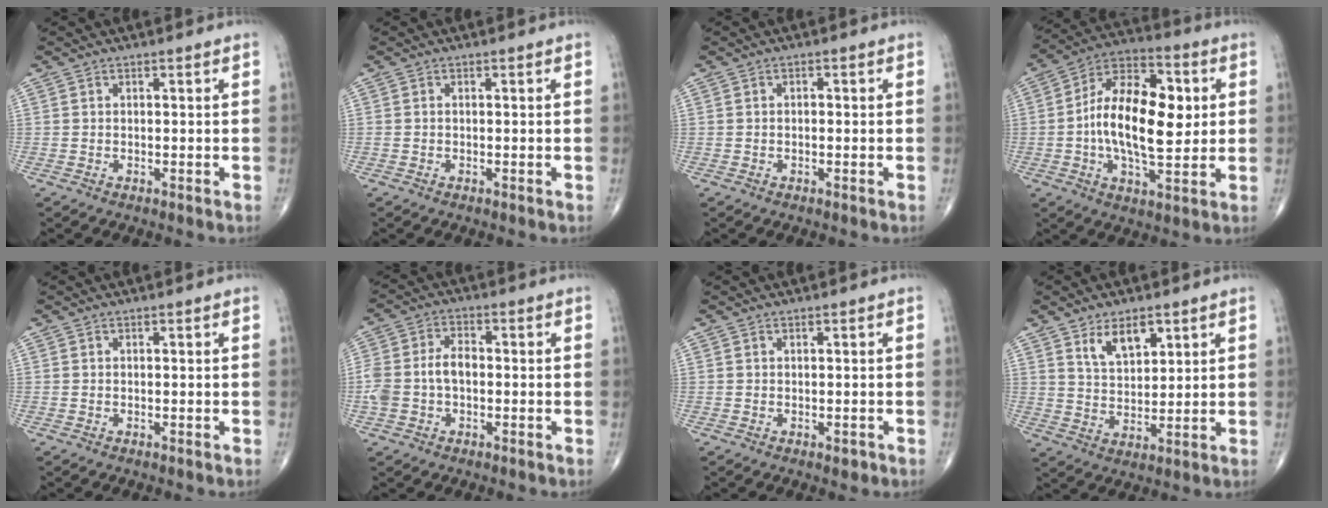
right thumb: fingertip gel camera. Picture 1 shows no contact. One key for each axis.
{"total": 0.0}
{"total": 0.8, "fx": 0.0, "fy": 0.4, "fz": 0.6, "tx": -0.011, "ty": 0.002, "tz": -0.002}
{"total": 18.7, "fx": 1.1, "fy": 9.3, "fz": 16.2, "tx": -0.257, "ty": 0.016, "tz": 0.011}
{"total": 0.0}
{"total": 7.2, "fx": -0.8, "fy": 4.6, "fz": 5.5, "tx": -0.121, "ty": 0.024, "tz": -0.016}
{"total": 1.0, "fx": -0.2, "fy": 0.6, "fz": 0.7, "tx": -0.006, "ty": -0.002, "tz": -0.001}
{"total": 7.2, "fx": 4.1, "fy": 3.7, "fz": 4.7, "tx": -0.062, "ty": -0.029, "tz": 0.077}